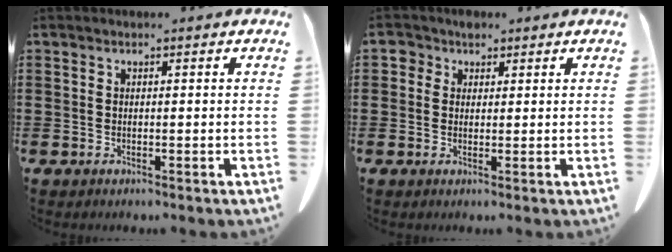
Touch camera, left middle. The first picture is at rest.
{"total": 2.6, "force": [1.4, 2.0, 0.8], "torque": [-0.017, 0.006, 0.022]}